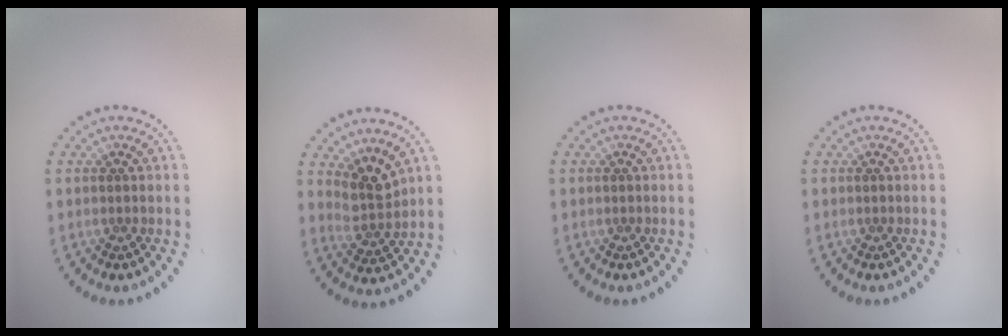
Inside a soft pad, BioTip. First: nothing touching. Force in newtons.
{"total": 2.7, "press": 2.0, "slide": 1.8}
{"total": 0.0}
{"total": 0.0}